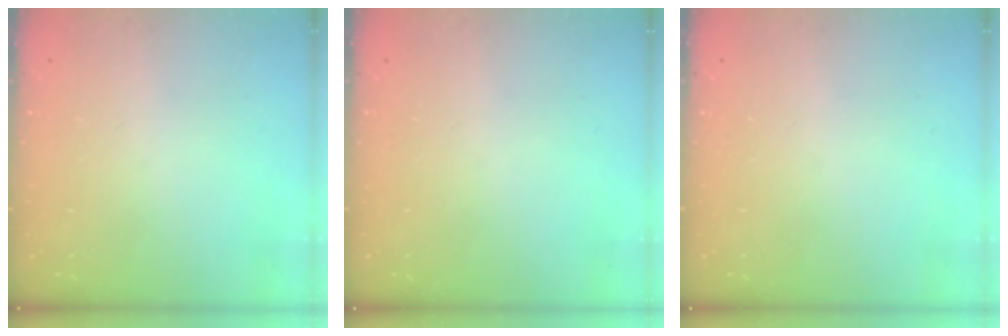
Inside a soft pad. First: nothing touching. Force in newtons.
{"total": 0.0}
{"total": 0.0}